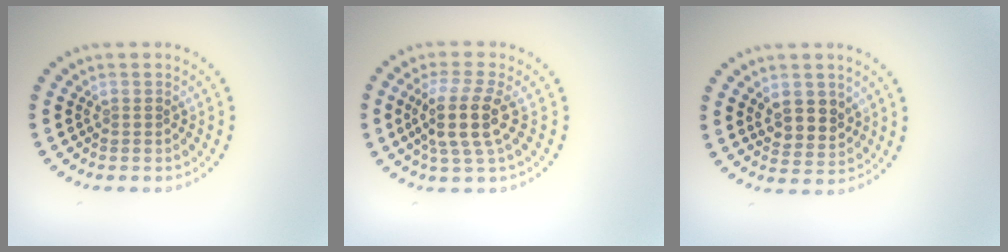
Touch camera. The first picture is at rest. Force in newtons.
{"total": 4.0, "press": 3.4, "slide": 2.2}
{"total": 2.9, "press": 2.7, "slide": 1.0}